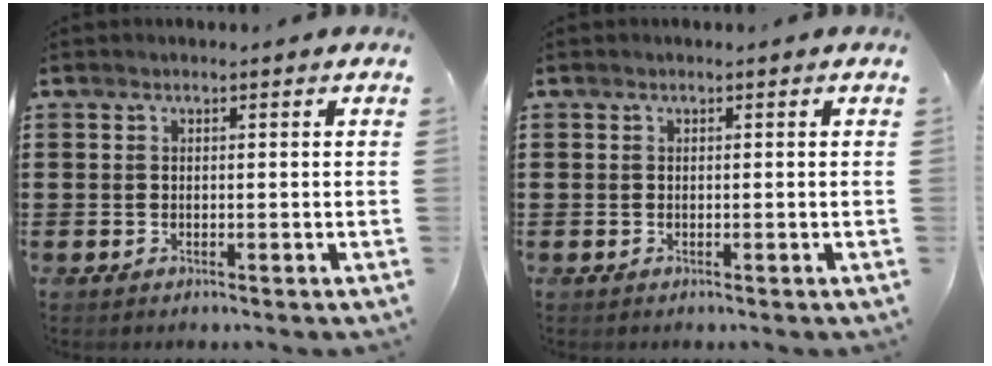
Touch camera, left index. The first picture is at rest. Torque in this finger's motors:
{"motor_torque": [0.00, 0.00, 0.00, 0.00]}